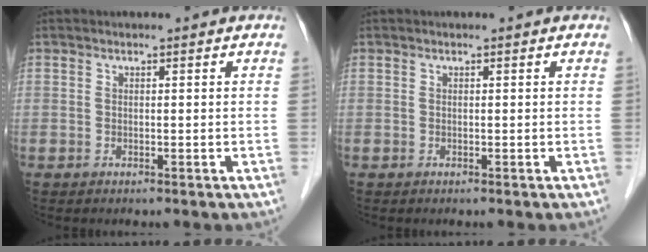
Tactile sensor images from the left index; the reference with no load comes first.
{"total": 0.0}